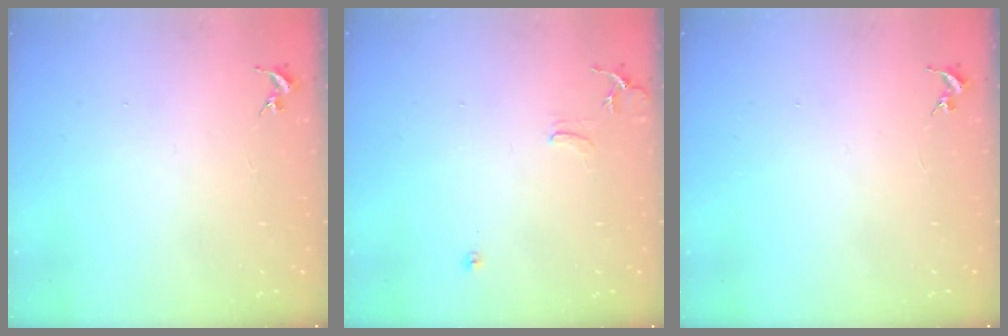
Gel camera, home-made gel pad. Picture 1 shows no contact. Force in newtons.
{"total": 7.2, "press": 7.2, "slide": 0.8}
{"total": 0.0}